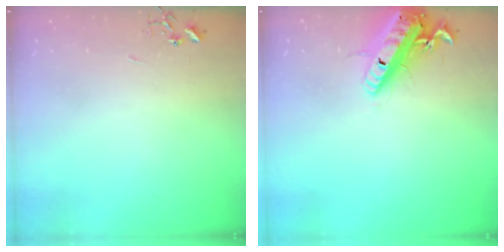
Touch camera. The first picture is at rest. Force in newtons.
{"total": 17.3, "press": 17.0, "slide": 3.4}